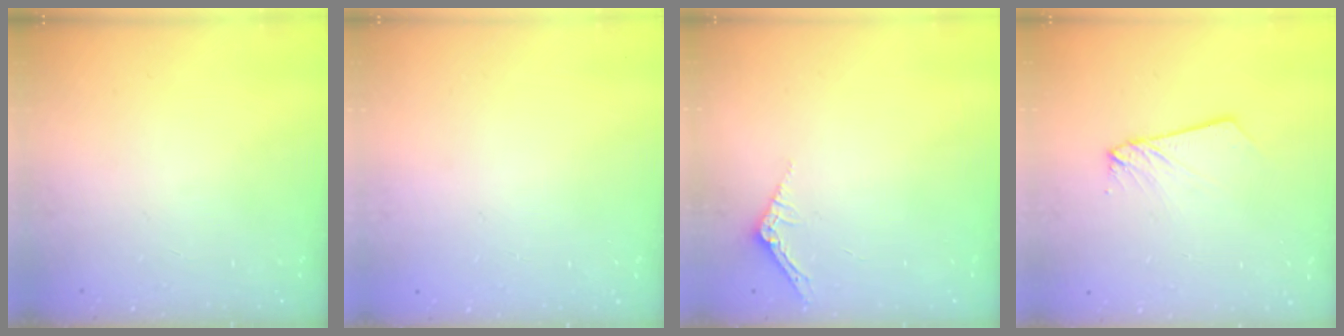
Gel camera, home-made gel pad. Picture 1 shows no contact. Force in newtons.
{"total": 0.0}
{"total": 2.5, "press": 2.5, "slide": 0.2}
{"total": 2.5, "press": 2.5, "slide": 0.1}